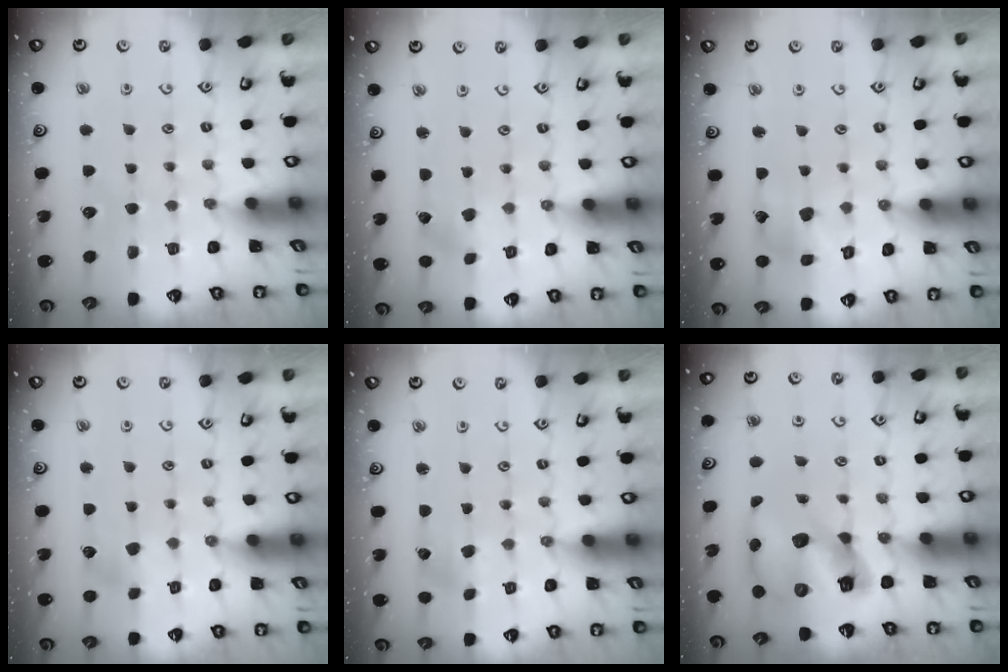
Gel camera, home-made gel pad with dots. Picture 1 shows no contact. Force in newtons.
{"total": 1.4, "press": 1.4, "slide": 0.1}
{"total": 8.2, "press": 8.1, "slide": 1.1}
{"total": 3.4, "press": 3.4, "slide": 0.4}
{"total": 2.6, "press": 2.6, "slide": 0.2}
{"total": 14.9, "press": 14.7, "slide": 2.2}